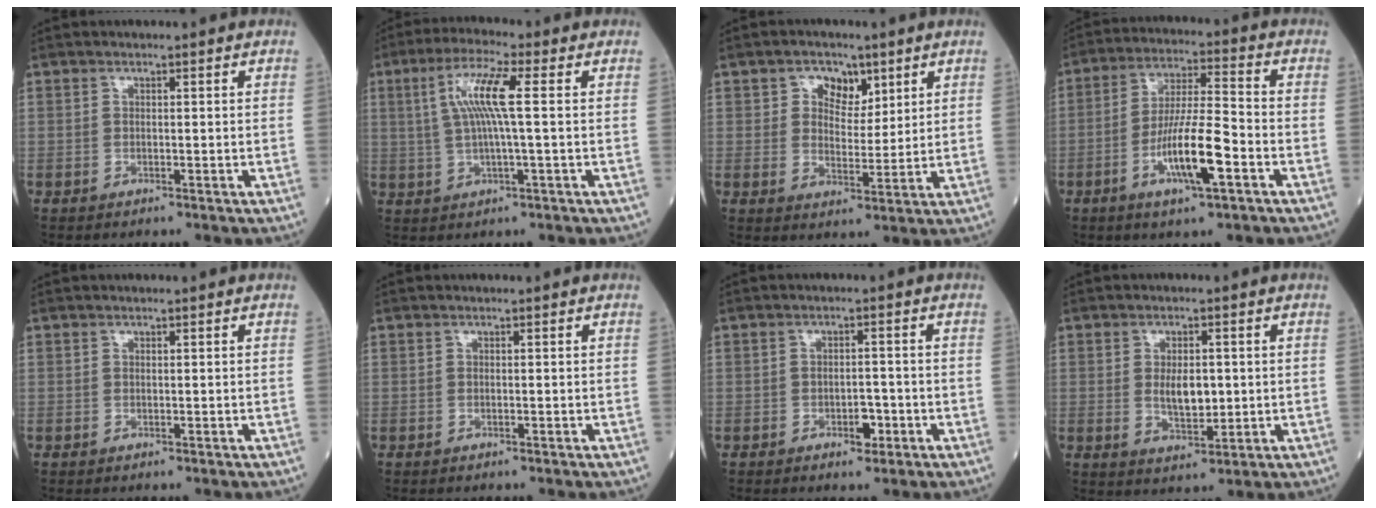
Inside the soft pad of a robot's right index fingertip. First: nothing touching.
{"total": 8.0, "force": [1.5, 0.2, 7.9], "torque": [-0.158, 0.011, 0.028]}
{"total": 5.2, "force": [2.6, 3.5, 2.8], "torque": [-0.040, 0.009, 0.043]}
{"total": 10.8, "force": [-4.1, 1.2, 9.9], "torque": [-0.185, -0.004, -0.075]}
{"total": 0.0}
{"total": 0.0}
{"total": 2.9, "force": [-1.2, 1.4, 2.3], "torque": [-0.033, 0.003, -0.013]}
{"total": 5.1, "force": [0.3, 2.3, 4.6], "torque": [-0.079, -0.007, 0.011]}